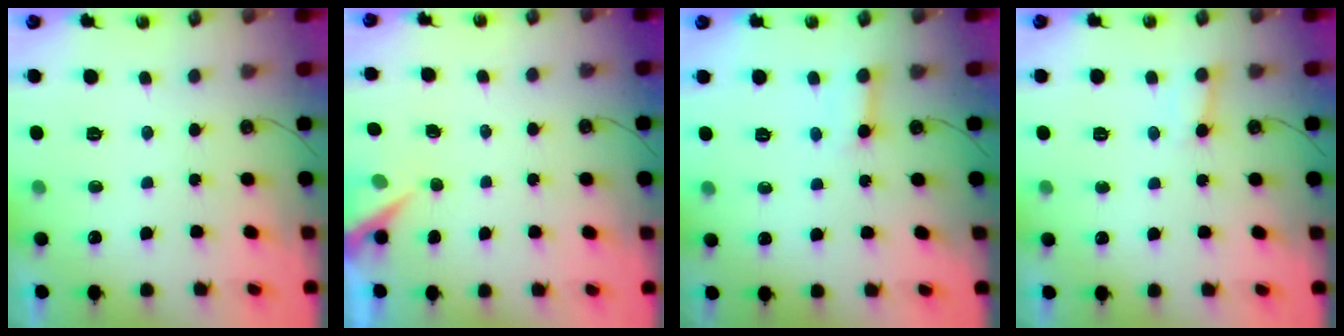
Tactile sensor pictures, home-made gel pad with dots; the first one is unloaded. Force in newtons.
{"total": 4.5, "press": 4.5, "slide": 0.5}
{"total": 3.1, "press": 3.0, "slide": 0.6}
{"total": 4.0, "press": 4.0, "slide": 0.4}